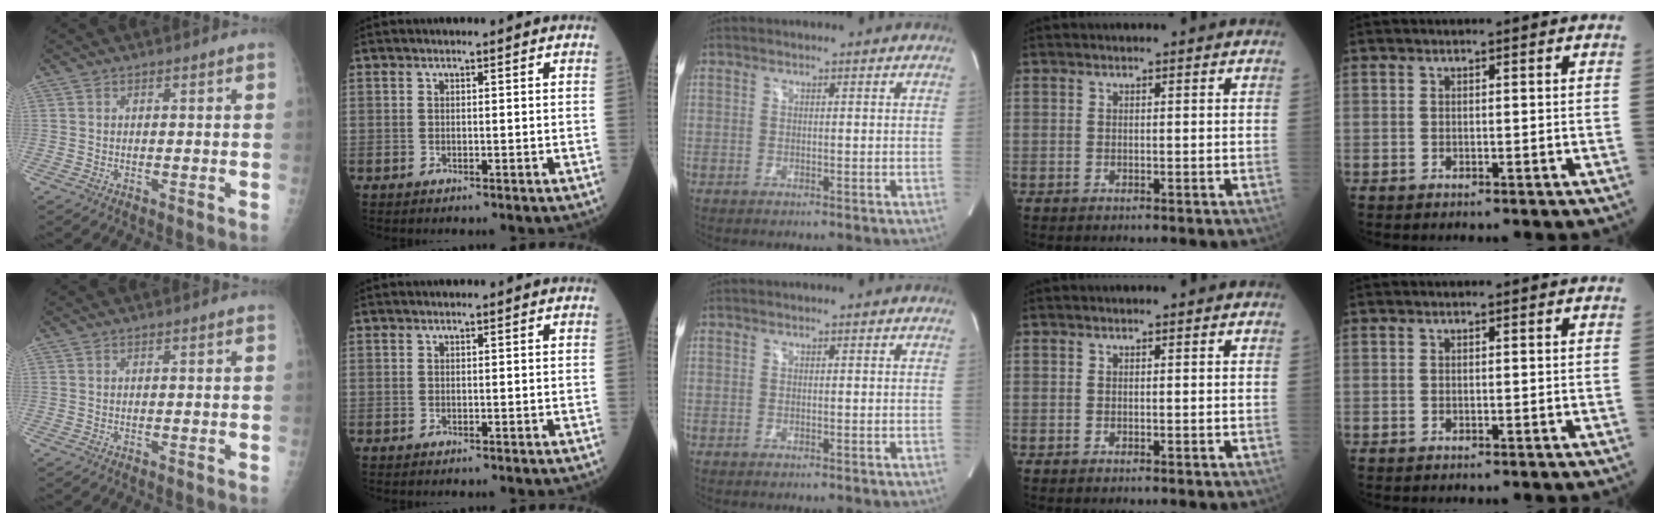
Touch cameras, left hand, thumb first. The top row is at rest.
{}